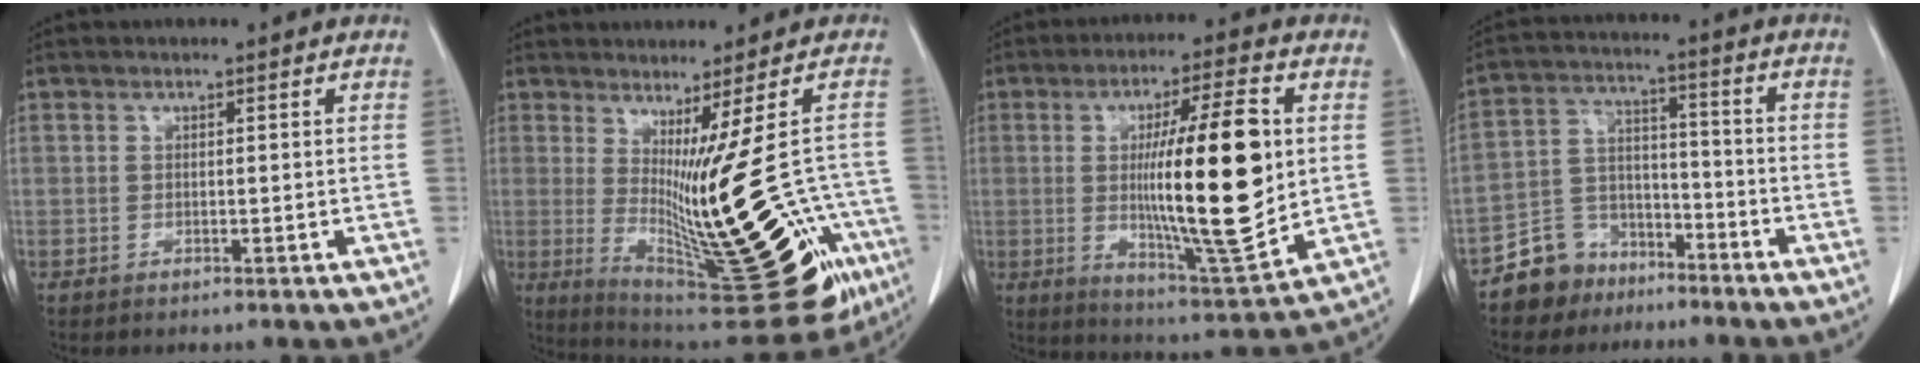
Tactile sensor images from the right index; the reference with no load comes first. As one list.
[{"total": 25.5, "force": [-7.0, 5.0, 24.0], "torque": [-0.289, -0.031, -0.083]}, {"total": 19.1, "force": [1.4, 2.2, 18.9], "torque": [-0.313, -0.011, 0.022]}, {"total": 8.4, "force": [-6.4, 5.4, 0.9], "torque": [-0.020, 0.025, -0.120]}]